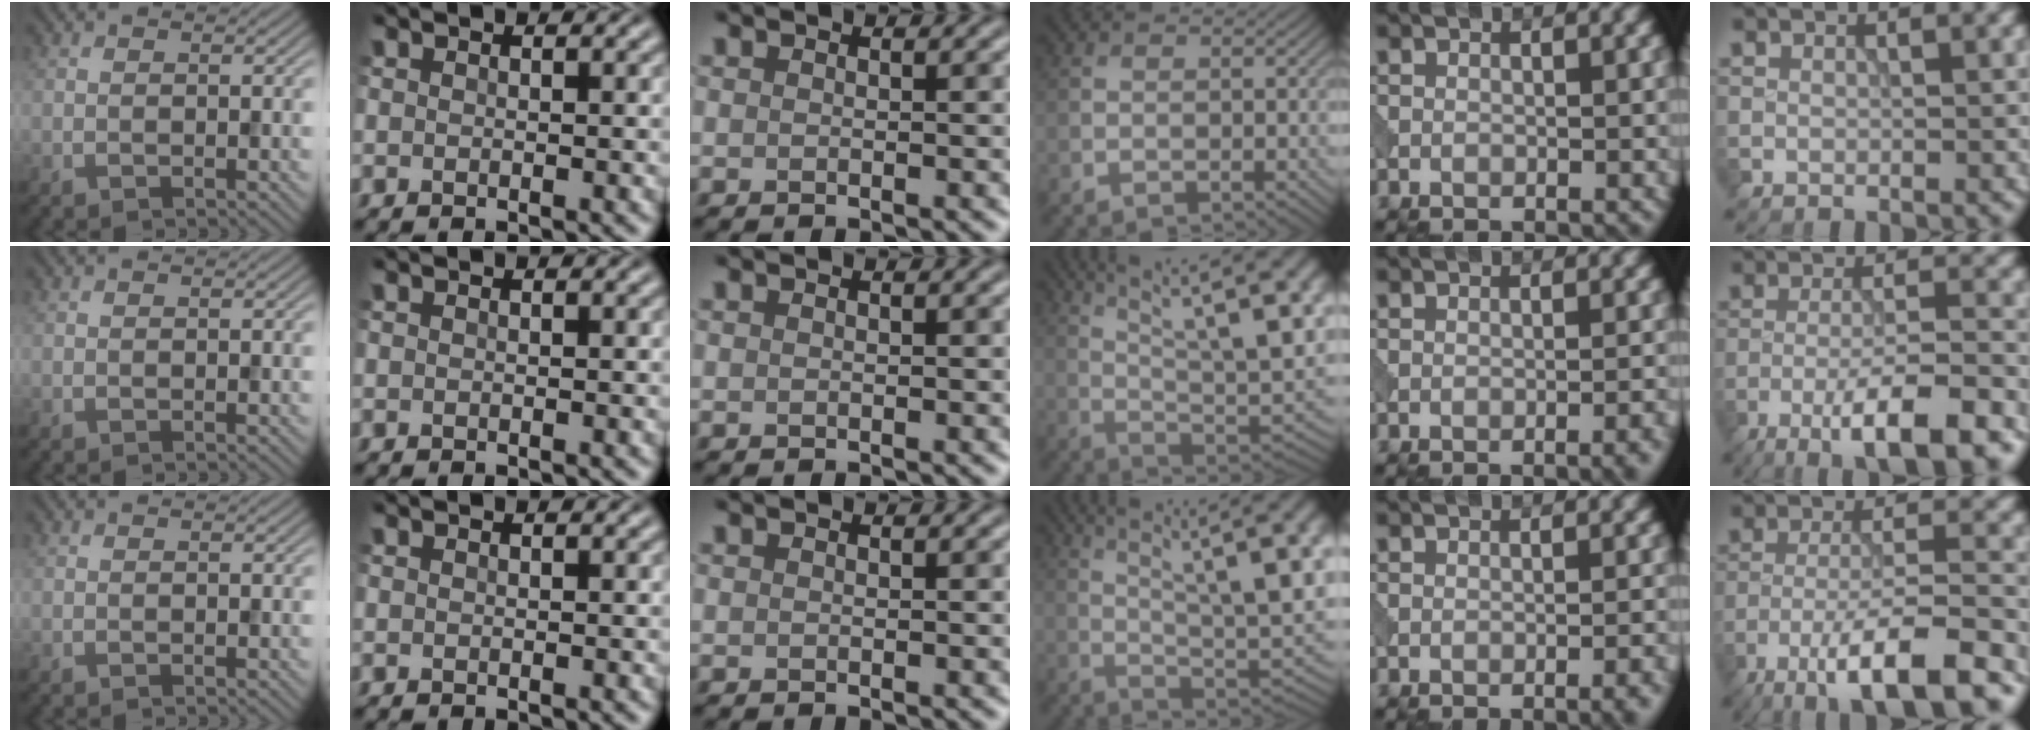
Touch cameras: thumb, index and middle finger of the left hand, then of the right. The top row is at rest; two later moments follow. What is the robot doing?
{"motion": "pour", "object": "beaker"}